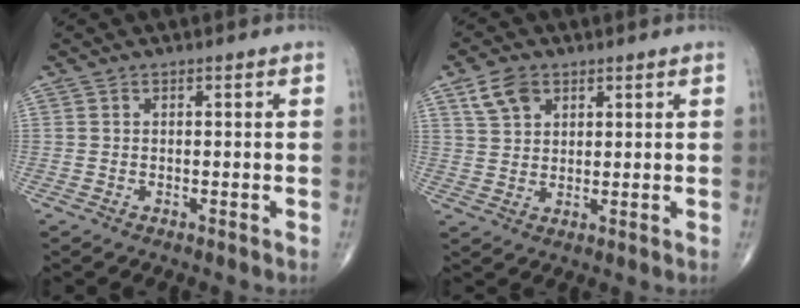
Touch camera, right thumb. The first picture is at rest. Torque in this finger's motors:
{"motor_torque": [-0.31, 0.34, 0.27, 0.25, 0.02]}